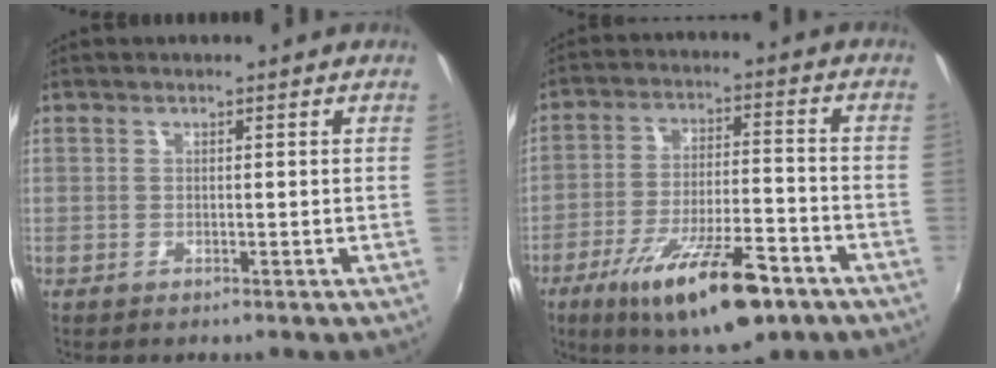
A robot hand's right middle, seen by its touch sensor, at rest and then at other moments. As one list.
[{"total": 18.2, "force": [-10.9, 5.2, 13.5], "torque": [-0.241, -0.027, -0.170]}]